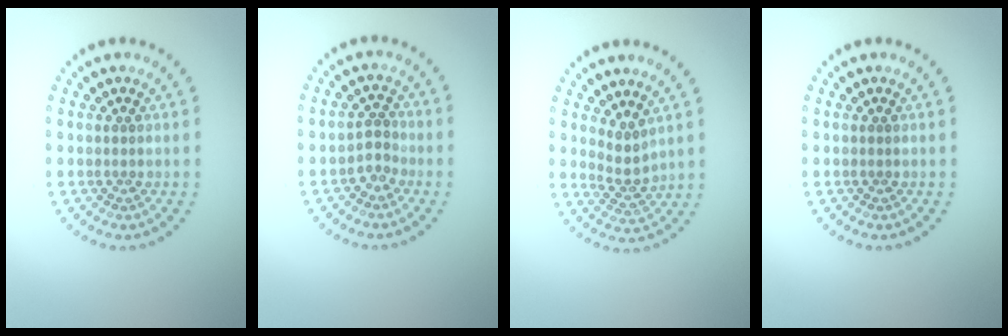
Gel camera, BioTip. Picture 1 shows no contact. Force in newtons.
{"total": 1.8, "press": 1.4, "slide": 1.2}
{"total": 2.2, "press": 1.6, "slide": 1.4}
{"total": 0.0}